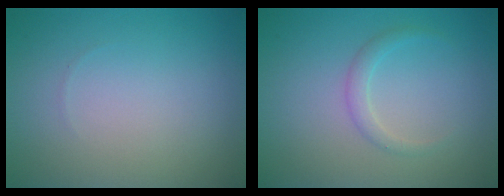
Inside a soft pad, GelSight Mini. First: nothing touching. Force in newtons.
{"total": 1.3, "press": 1.3, "slide": 0.0}